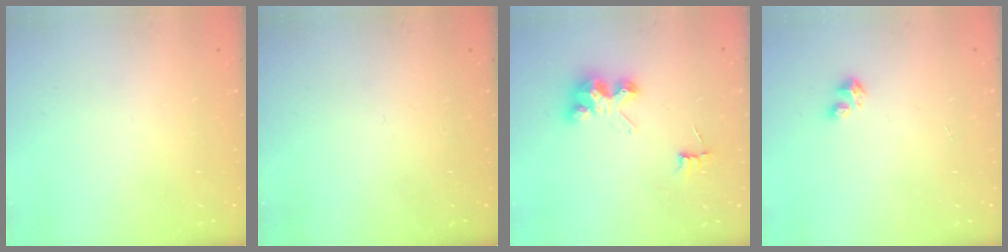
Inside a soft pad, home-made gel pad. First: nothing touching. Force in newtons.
{"total": 0.0}
{"total": 6.8, "press": 6.8, "slide": 0.2}
{"total": 3.0, "press": 2.9, "slide": 0.2}